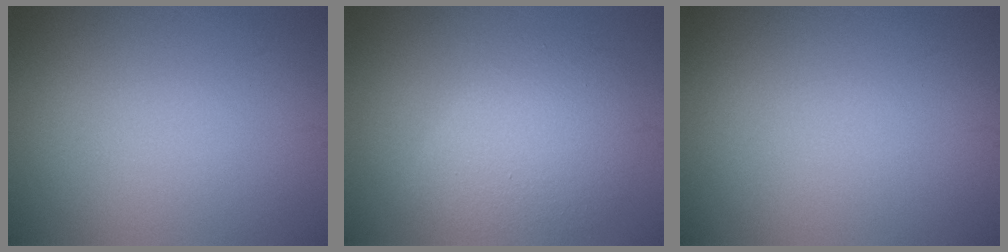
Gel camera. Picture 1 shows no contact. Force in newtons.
{"total": 4.6, "press": 4.6, "slide": 0.3}
{"total": 0.0}